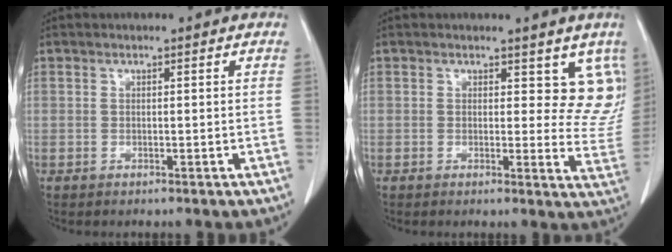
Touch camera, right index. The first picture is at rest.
{"total": 7.7, "force": [5.1, 4.3, 3.8], "torque": [-0.014, -0.020, 0.043]}